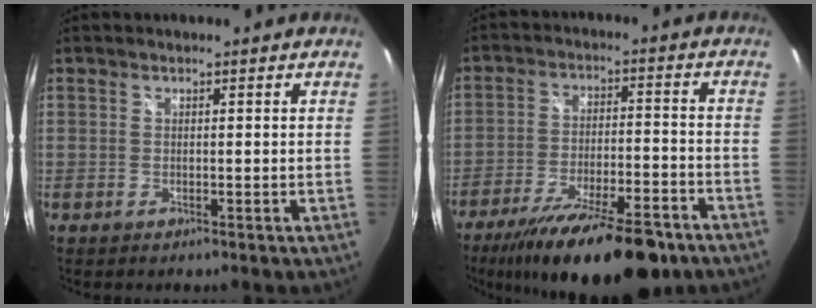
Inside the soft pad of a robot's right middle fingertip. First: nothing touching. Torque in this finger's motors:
{"motor_torque": [1.21, -0.93, 0.53, 0.21]}